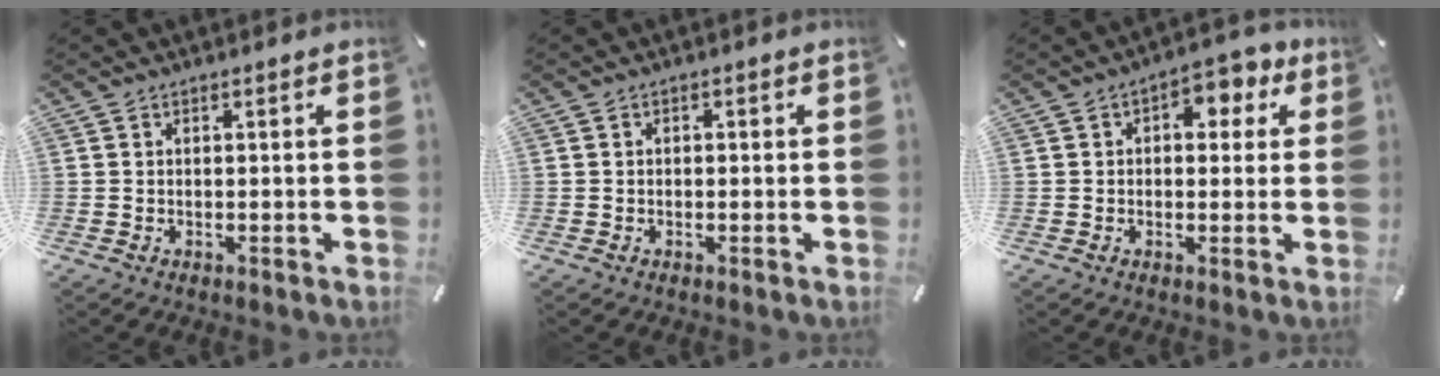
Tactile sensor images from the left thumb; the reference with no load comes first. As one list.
[{"total": 0.7, "force": [-0.2, 0.5, 0.3], "torque": [-0.006, 0.003, -0.006]}, {"total": 6.2, "force": [1.7, 4.1, 4.3], "torque": [-0.042, -0.005, 0.020]}]